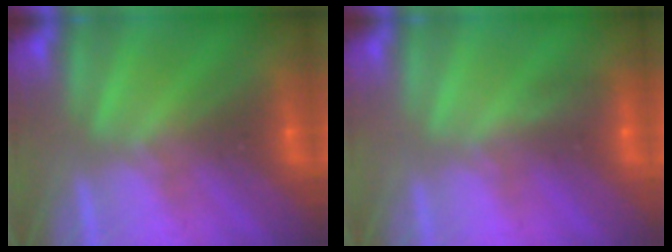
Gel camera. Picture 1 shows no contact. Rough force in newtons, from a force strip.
{"total": 2.9}